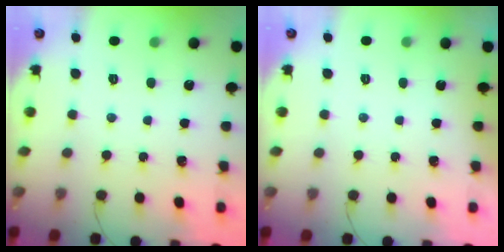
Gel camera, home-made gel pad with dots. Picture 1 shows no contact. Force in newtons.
{"total": 0.0}